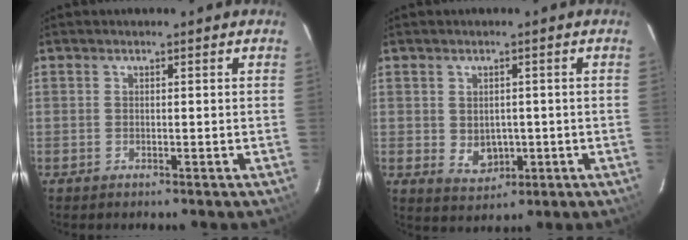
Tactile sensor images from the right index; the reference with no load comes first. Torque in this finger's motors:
{"motor_torque": [0.06, 0.02, 0.07, 0.02]}